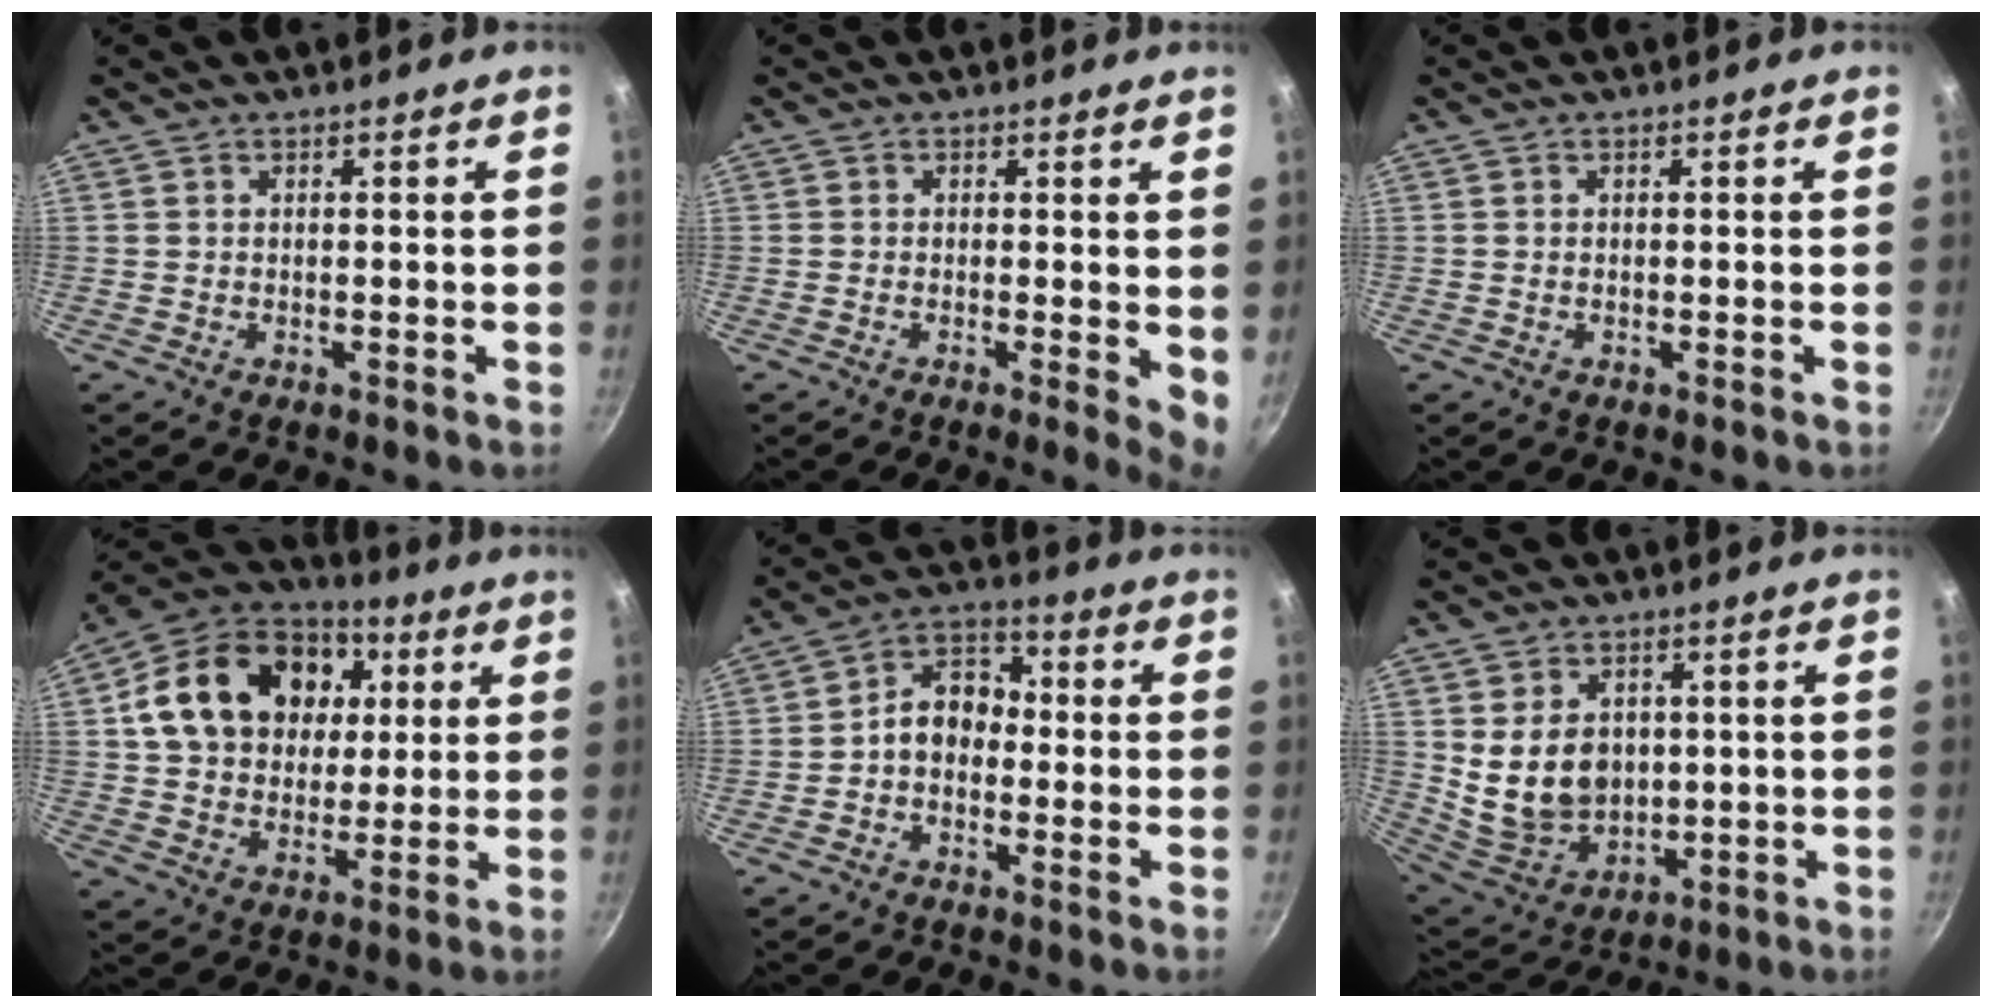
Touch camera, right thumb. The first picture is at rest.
{"total": 4.3, "force": [0.0, 1.2, 4.1], "torque": [-0.052, -0.010, -0.003]}
{"total": 0.0}
{"total": 22.3, "force": [5.3, 16.9, 13.5], "torque": [-0.210, 0.018, 0.085]}
{"total": 8.0, "force": [-1.3, 5.9, 5.3], "torque": [-0.053, 0.038, -0.041]}
{"total": 13.1, "force": [1.4, 10.2, 8.0], "torque": [-0.124, -0.020, 0.049]}